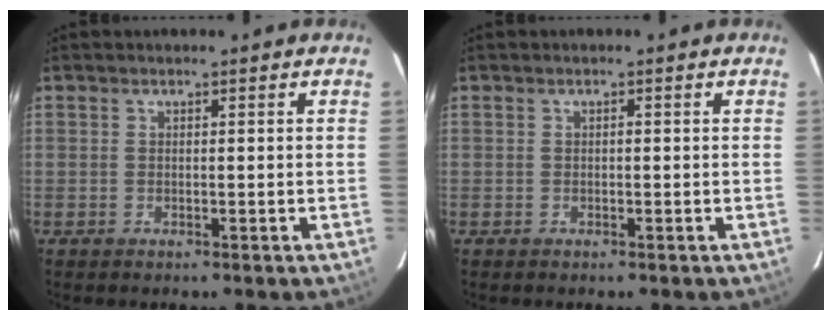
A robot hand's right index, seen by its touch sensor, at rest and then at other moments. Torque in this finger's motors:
{"motor_torque": [0.13, 0.09, 0.00, 0.02]}